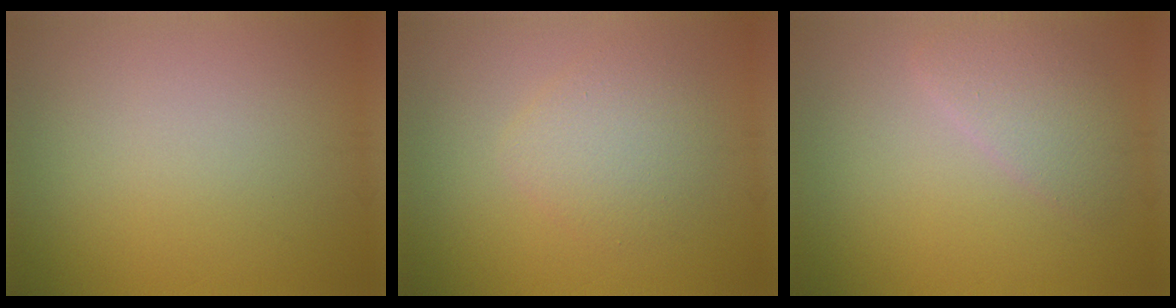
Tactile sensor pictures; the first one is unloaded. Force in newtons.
{"total": 2.9, "press": 2.9, "slide": 0.2}
{"total": 2.7, "press": 2.7, "slide": 0.2}